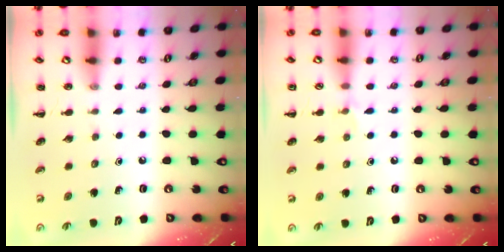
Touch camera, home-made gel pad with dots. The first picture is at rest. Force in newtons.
{"total": 4.7, "press": 4.4, "slide": 1.6}